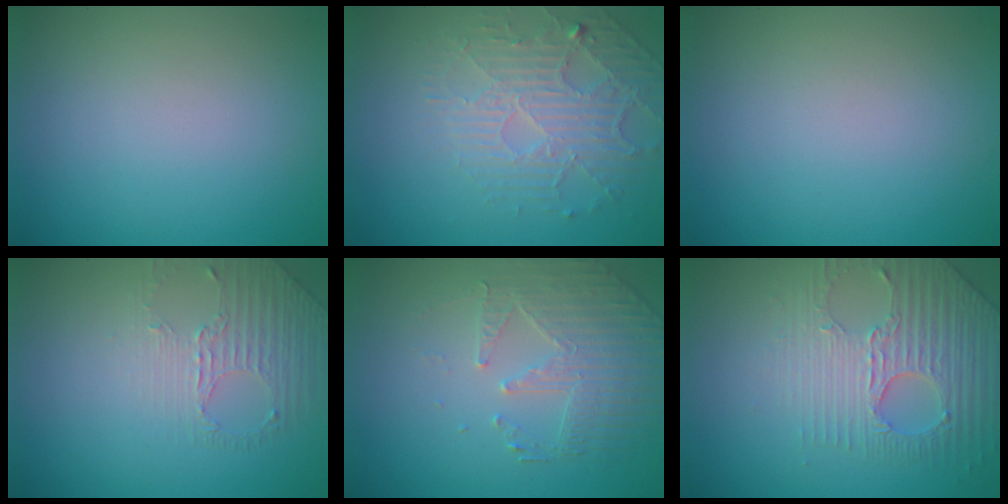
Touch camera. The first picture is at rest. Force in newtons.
{"total": 4.5, "press": 3.3, "slide": 3.1}
{"total": 0.0}
{"total": 1.6, "press": 1.0, "slide": 1.2}
{"total": 2.5, "press": 2.2, "slide": 1.2}
{"total": 4.0, "press": 3.8, "slide": 1.2}